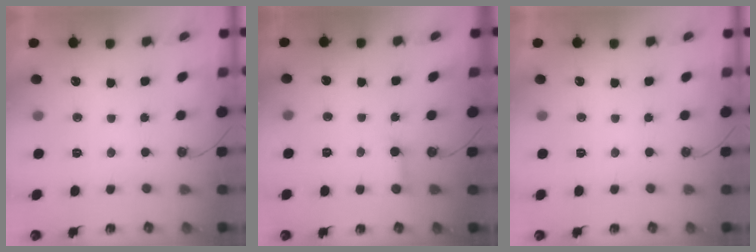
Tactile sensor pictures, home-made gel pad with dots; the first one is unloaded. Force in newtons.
{"total": 2.6, "press": 2.6, "slide": 0.3}
{"total": 0.0}